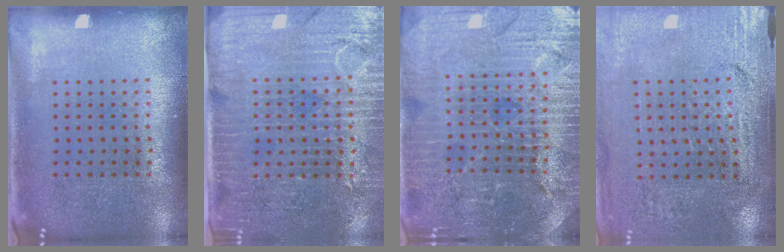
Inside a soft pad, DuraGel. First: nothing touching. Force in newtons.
{"total": 3.6, "press": 3.3, "slide": 1.5}
{"total": 4.8, "press": 4.5, "slide": 1.7}
{"total": 3.1, "press": 3.0, "slide": 0.3}